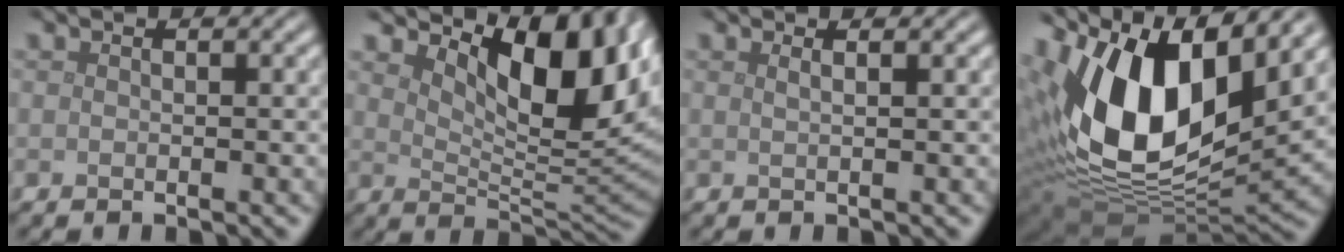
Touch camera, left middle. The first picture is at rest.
{"total": 10.1, "force": [4.8, 3.9, 7.9], "torque": [-0.115, -0.007, 0.081]}
{"total": 1.4, "force": [0.7, 0.6, 1.1], "torque": [-0.004, -0.002, -0.002]}
{"total": 15.7, "force": [4.6, 8.8, 12.1], "torque": [-0.232, 0.002, 0.079]}